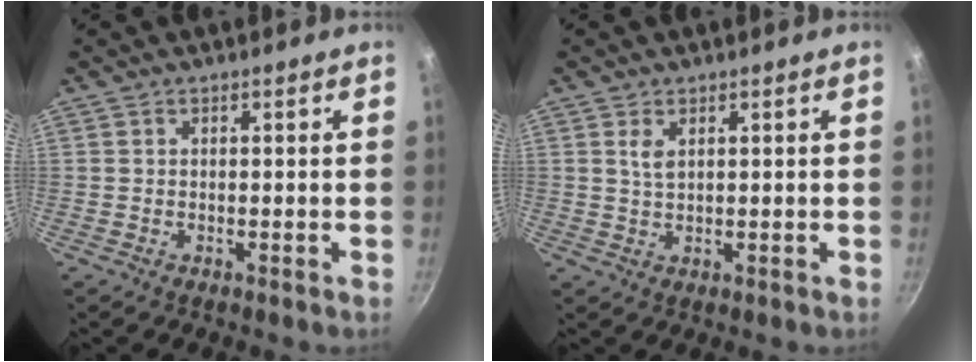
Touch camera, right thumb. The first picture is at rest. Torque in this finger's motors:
{"motor_torque": [-0.06, -0.23, 0.57, 0.00, 0.11]}